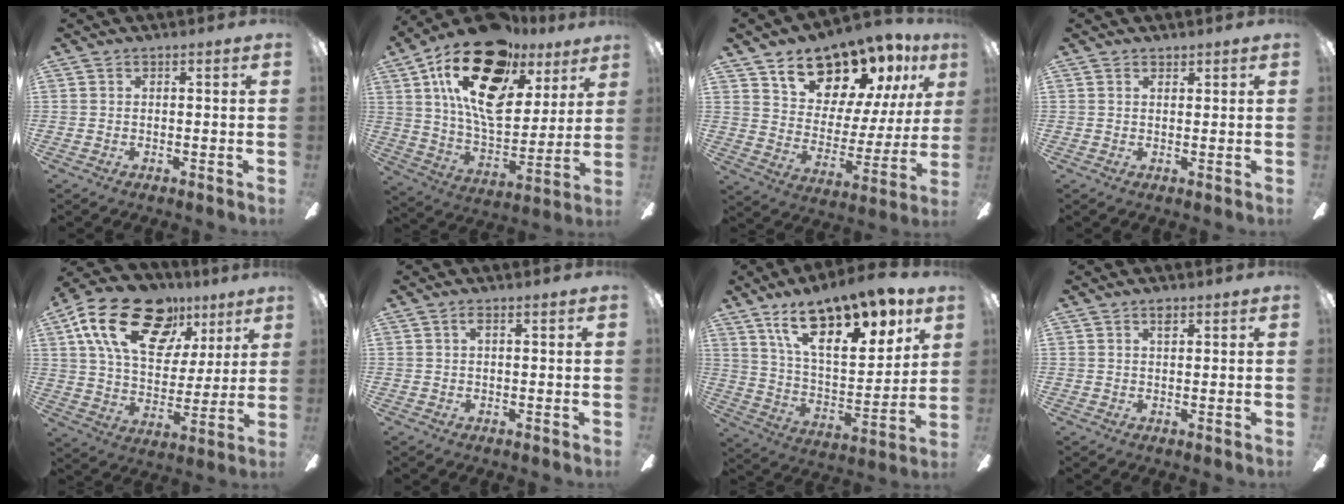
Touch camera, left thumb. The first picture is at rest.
{"total": 23.8, "force": [12.4, 12.2, 16.2], "torque": [-0.286, -0.059, 0.213]}
{"total": 15.5, "force": [13.2, 7.2, 3.7], "torque": [-0.076, -0.106, 0.242]}
{"total": 1.1, "force": [1.0, 0.5, 0.1], "torque": [-0.003, 0.000, 0.019]}
{"total": 24.1, "force": [13.0, 13.6, 15.1], "torque": [-0.254, -0.052, 0.231]}
{"total": 1.6, "force": [0.6, 0.3, 1.5], "torque": [-0.031, 0.005, 0.009]}
{"total": 21.0, "force": [14.5, 8.3, 12.7], "torque": [-0.210, -0.086, 0.251]}
{"total": 1.8, "force": [1.1, 0.8, 1.1], "torque": [-0.018, -0.002, 0.018]}